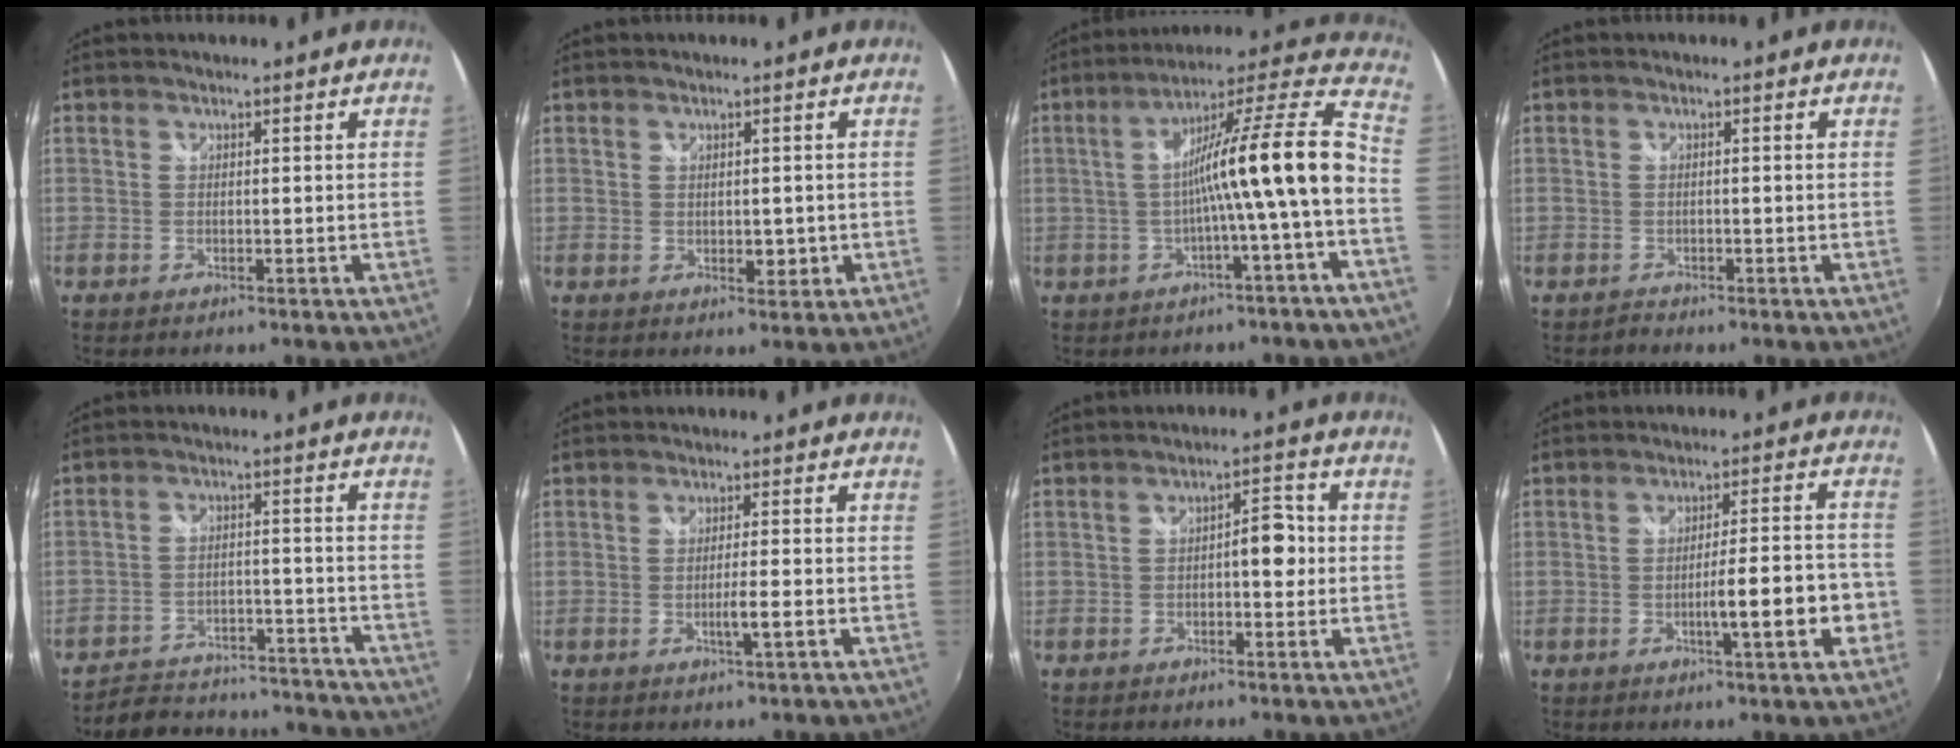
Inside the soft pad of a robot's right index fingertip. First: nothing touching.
{"total": 2.6, "force": [-0.2, 1.5, 2.1], "torque": [-0.029, -0.005, 0.000]}
{"total": 15.7, "force": [-3.1, -0.6, 15.4], "torque": [-0.230, 0.022, -0.050]}
{"total": 0.7, "force": [-0.7, 0.1, 0.1], "torque": [-0.001, 0.000, -0.013]}
{"total": 21.9, "force": [-20.0, 6.3, 6.5], "torque": [-0.137, 0.023, -0.247]}
{"total": 3.3, "force": [-1.2, -0.4, 3.0], "torque": [-0.050, -0.007, -0.020]}
{"total": 4.1, "force": [-0.4, 1.8, 3.7], "torque": [-0.055, 0.010, -0.007]}
{"total": 9.3, "force": [-3.2, 0.8, 8.7], "torque": [-0.133, -0.003, -0.040]}